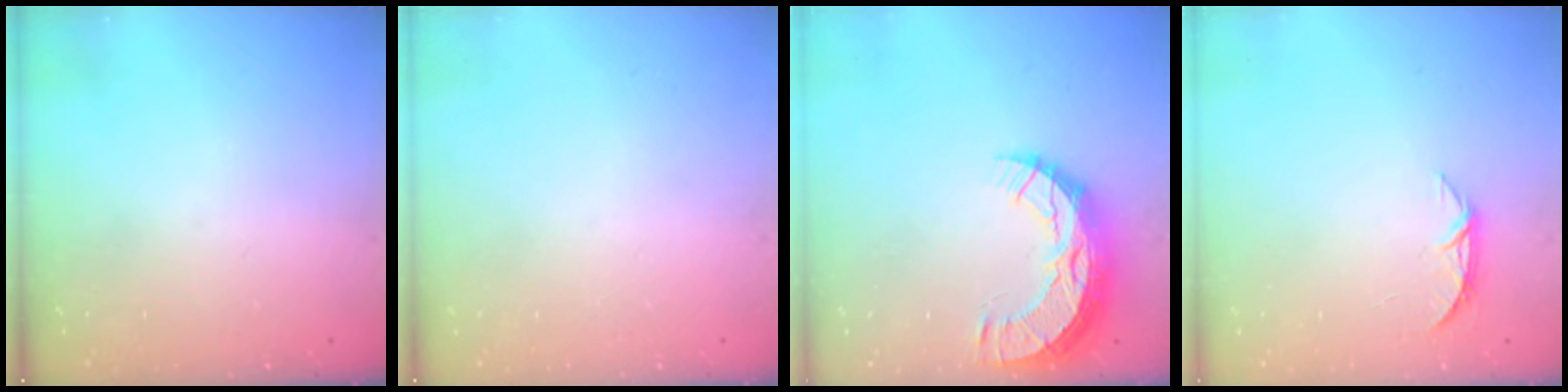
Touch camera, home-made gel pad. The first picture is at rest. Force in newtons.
{"total": 0.0}
{"total": 13.0, "press": 13.0, "slide": 0.9}
{"total": 5.7, "press": 5.6, "slide": 0.4}